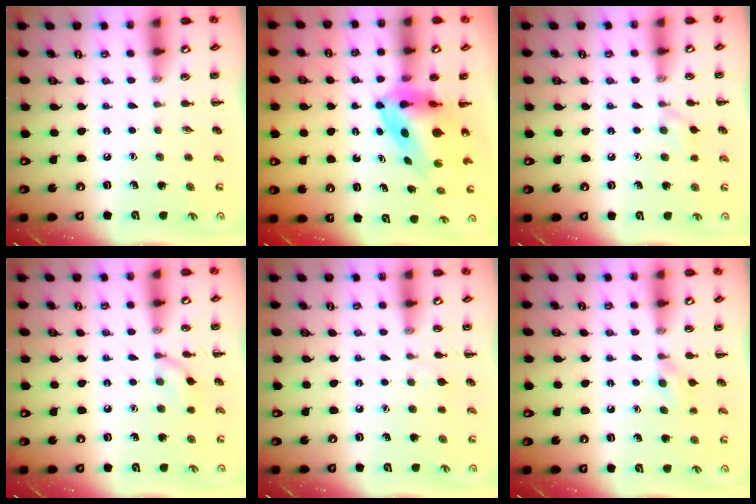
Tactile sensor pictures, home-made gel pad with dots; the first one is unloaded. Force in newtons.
{"total": 7.3, "press": 7.2, "slide": 1.1}
{"total": 5.2, "press": 4.8, "slide": 1.8}
{"total": 7.1, "press": 7.0, "slide": 1.2}
{"total": 4.2, "press": 3.9, "slide": 1.6}
{"total": 4.9, "press": 4.6, "slide": 1.8}